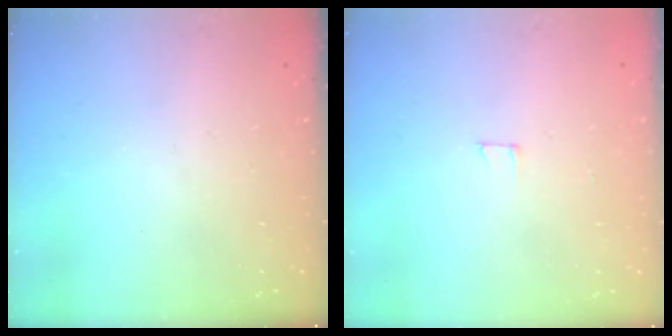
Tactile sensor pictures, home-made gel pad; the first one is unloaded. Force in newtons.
{"total": 2.5, "press": 2.5, "slide": 0.2}